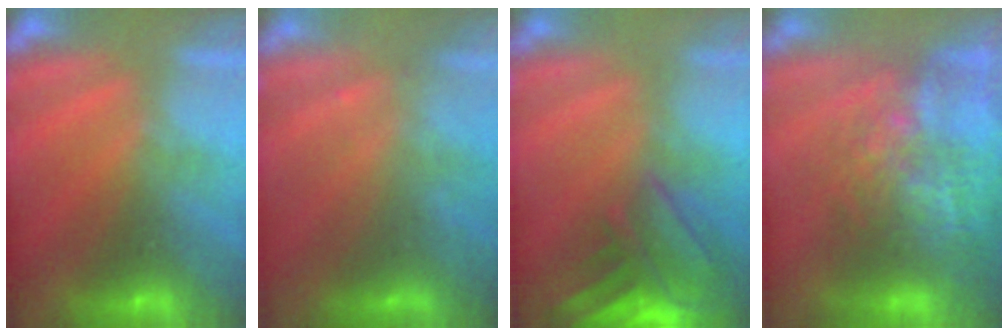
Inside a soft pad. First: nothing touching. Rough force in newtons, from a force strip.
{"total": 2.2}
{"total": 6.4}
{"total": 11.8}